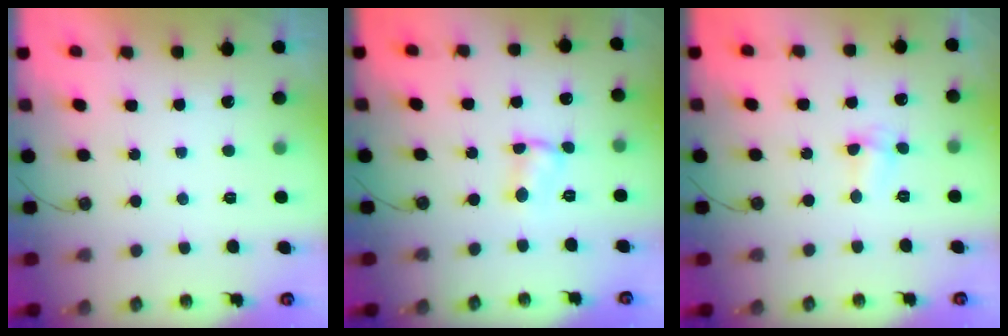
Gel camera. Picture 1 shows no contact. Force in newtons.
{"total": 2.0, "press": 2.0, "slide": 0.0}
{"total": 2.8, "press": 2.8, "slide": 0.5}